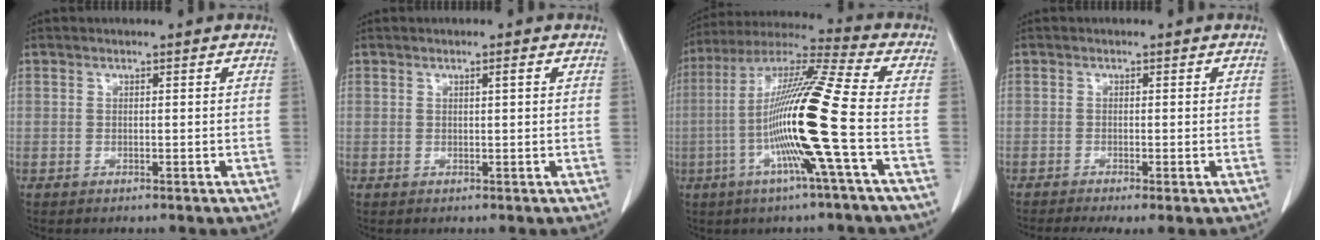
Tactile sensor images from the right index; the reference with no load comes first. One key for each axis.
{"total": 0.9, "fx": 0.4, "fy": 0.0, "fz": 0.9, "tx": -0.014, "ty": 0.001, "tz": 0.006}
{"total": 17.1, "fx": -3.9, "fy": -1.8, "fz": 16.5, "tx": -0.316, "ty": -0.007, "tz": -0.089}
{"total": 4.3, "fx": -2.9, "fy": 0.6, "fz": 3.1, "tx": -0.051, "ty": -0.015, "tz": -0.048}